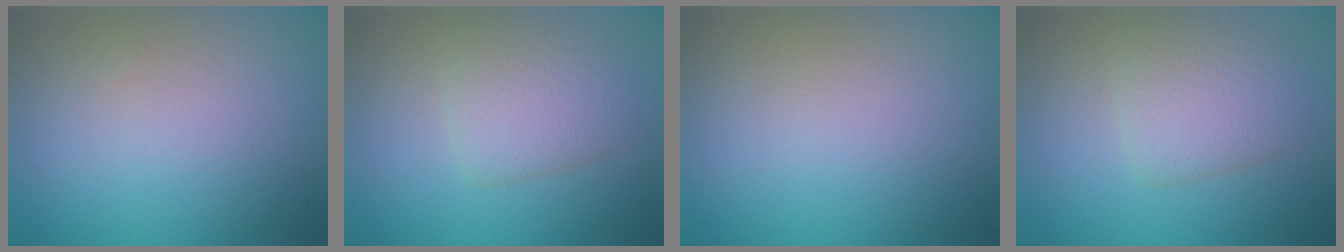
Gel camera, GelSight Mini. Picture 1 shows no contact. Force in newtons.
{"total": 2.9, "press": 2.9, "slide": 0.2}
{"total": 0.0}
{"total": 2.9, "press": 2.9, "slide": 0.2}